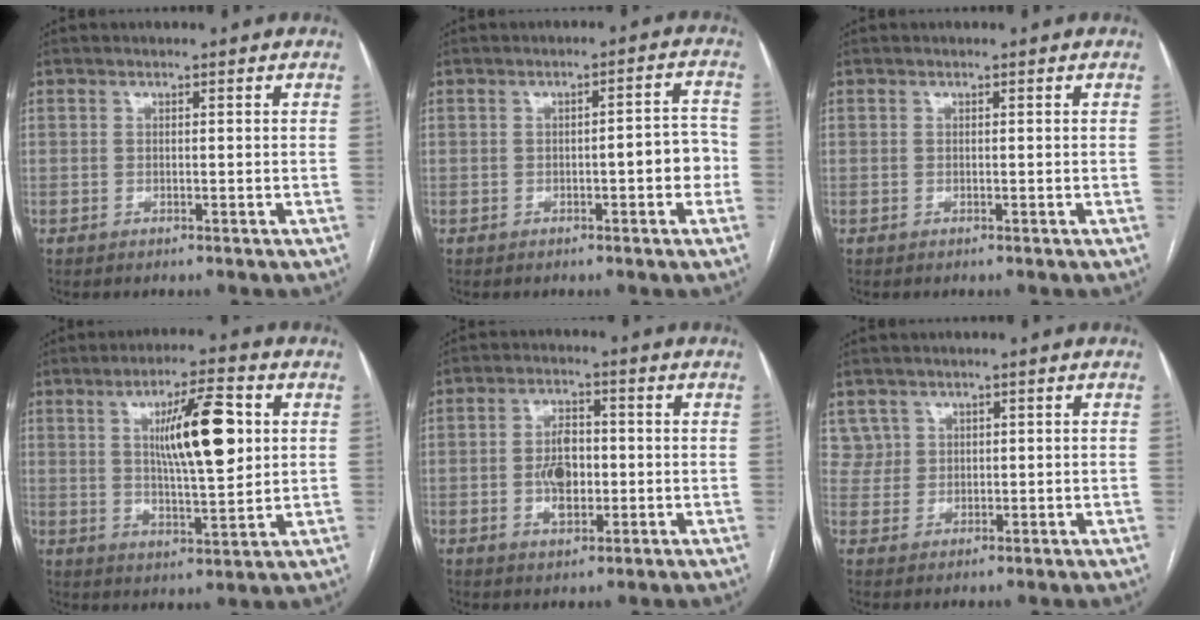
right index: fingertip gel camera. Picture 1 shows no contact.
{"total": 4.8, "force": [-1.3, 1.1, 4.5], "torque": [-0.053, 0.018, -0.015]}
{"total": 0.0}
{"total": 12.4, "force": [3.2, 2.5, 11.7], "torque": [-0.193, 0.004, 0.055]}
{"total": 6.0, "force": [-0.7, 3.4, 4.9], "torque": [-0.092, 0.010, -0.008]}
{"total": 2.9, "force": [1.7, 2.4, -0.4], "torque": [0.022, 0.012, 0.028]}